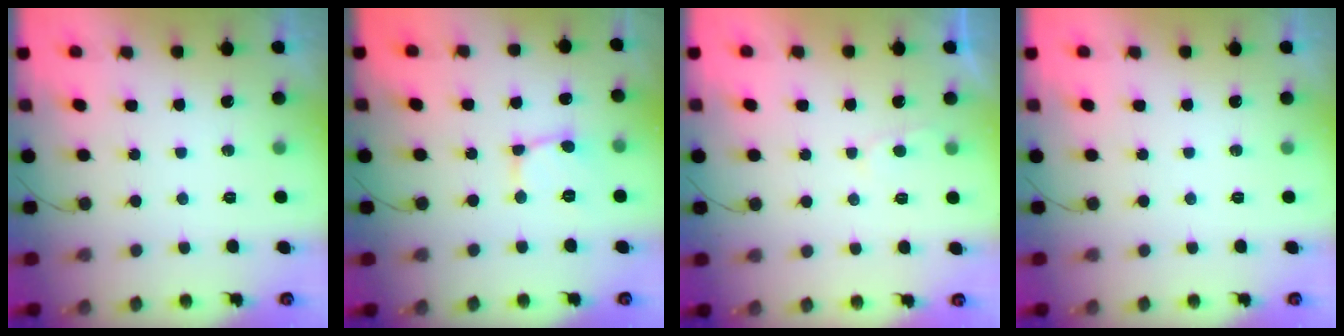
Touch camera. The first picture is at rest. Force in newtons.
{"total": 2.7, "press": 2.7, "slide": 0.2}
{"total": 2.0, "press": 2.0, "slide": 0.3}
{"total": 0.0}